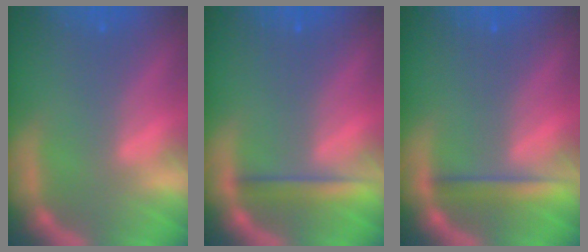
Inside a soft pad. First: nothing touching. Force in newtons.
{"total": 2.5}
{"total": 2.5}